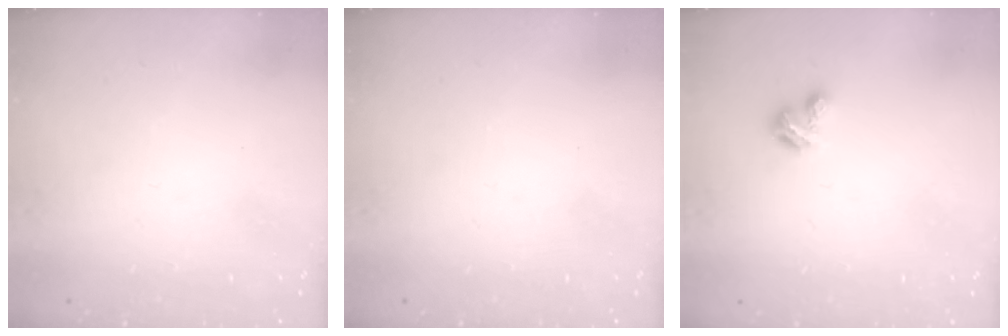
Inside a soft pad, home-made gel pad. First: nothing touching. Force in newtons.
{"total": 0.0}
{"total": 3.4, "press": 3.4, "slide": 0.3}